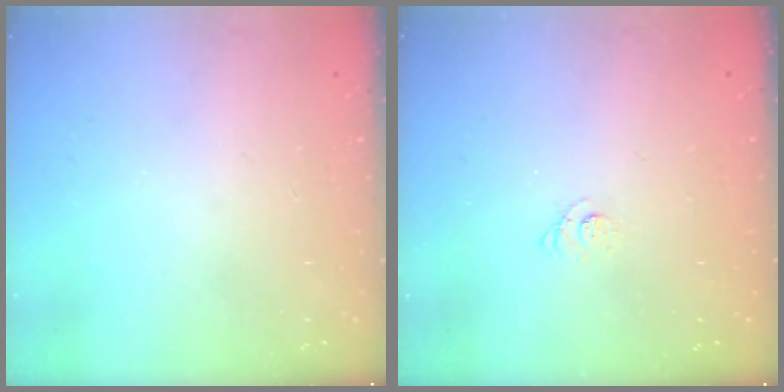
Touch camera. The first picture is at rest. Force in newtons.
{"total": 2.2, "press": 2.2, "slide": 0.3}